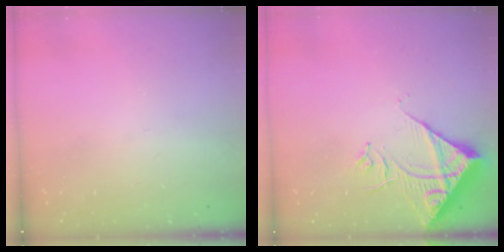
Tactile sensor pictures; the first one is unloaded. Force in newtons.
{"total": 11.7, "press": 11.6, "slide": 1.5}